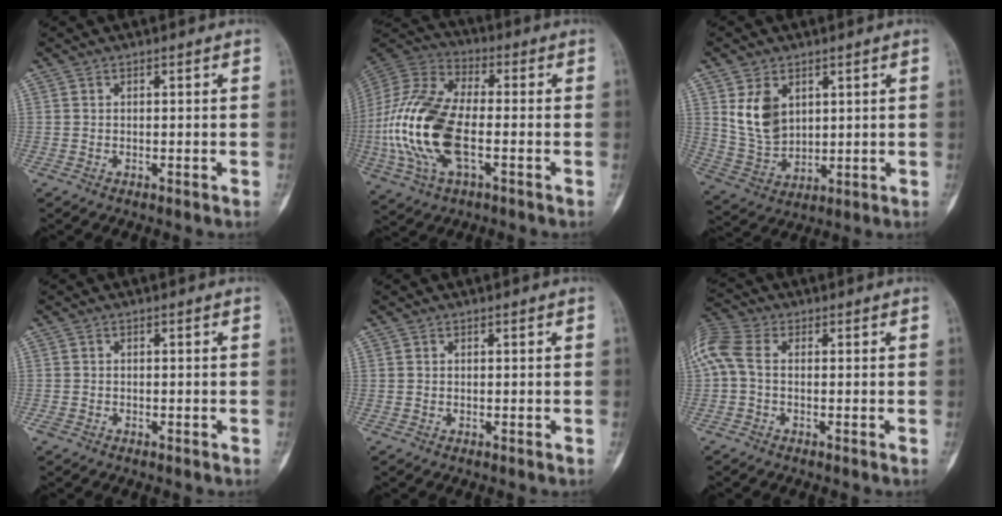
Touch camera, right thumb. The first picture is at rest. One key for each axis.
{"total": 20.6, "fx": -3.7, "fy": 10.3, "fz": 17.5, "tx": -0.382, "ty": 0.018, "tz": -0.068}
{"total": 9.1, "fx": 3.3, "fy": 6.3, "fz": 5.6, "tx": -0.087, "ty": -0.017, "tz": 0.081}
{"total": 1.1, "fx": -0.8, "fy": 0.7, "fz": 0.3, "tx": -0.005, "ty": 0.003, "tz": -0.017}
{"total": 0.0}
{"total": 7.8, "fx": 0.1, "fy": 4.6, "fz": 6.3, "tx": -0.161, "ty": 0.021, "tz": -0.007}